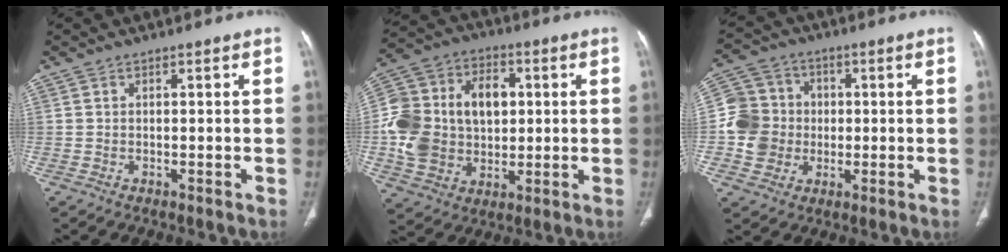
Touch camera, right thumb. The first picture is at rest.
{"total": 20.4, "force": [1.4, 15.2, 13.6], "torque": [-0.240, 0.024, 0.031]}
{"total": 11.0, "force": [-0.8, 10.2, 3.9], "torque": [-0.050, 0.022, -0.020]}